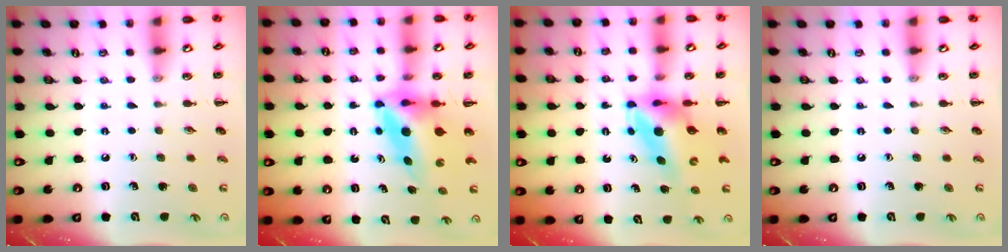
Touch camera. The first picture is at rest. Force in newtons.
{"total": 6.8, "press": 6.6, "slide": 1.7}
{"total": 5.4, "press": 5.2, "slide": 1.6}
{"total": 0.0}